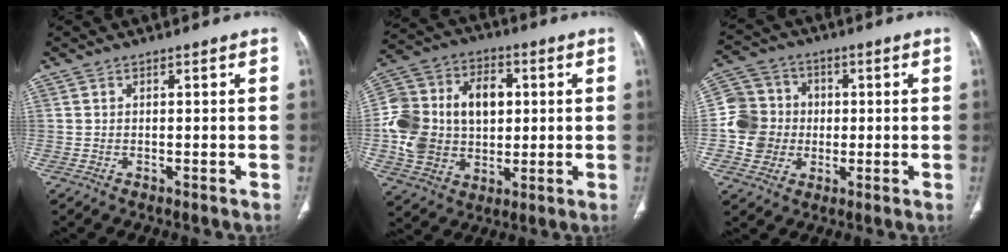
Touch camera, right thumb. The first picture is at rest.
{"total": 20.4, "force": [1.4, 15.2, 13.6], "torque": [-0.240, 0.024, 0.031]}
{"total": 11.0, "force": [-0.8, 10.2, 3.9], "torque": [-0.050, 0.022, -0.020]}